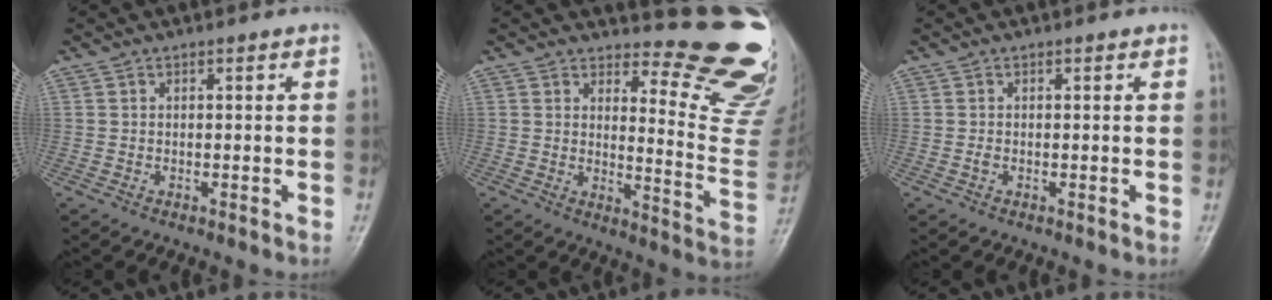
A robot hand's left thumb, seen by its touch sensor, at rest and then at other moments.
{"total": 15.5, "force": [14.2, 3.1, 5.4], "torque": [-0.029, -0.179, 0.161]}
{"total": 0.6, "force": [0.0, 0.4, 0.5], "torque": [-0.007, -0.001, -0.002]}